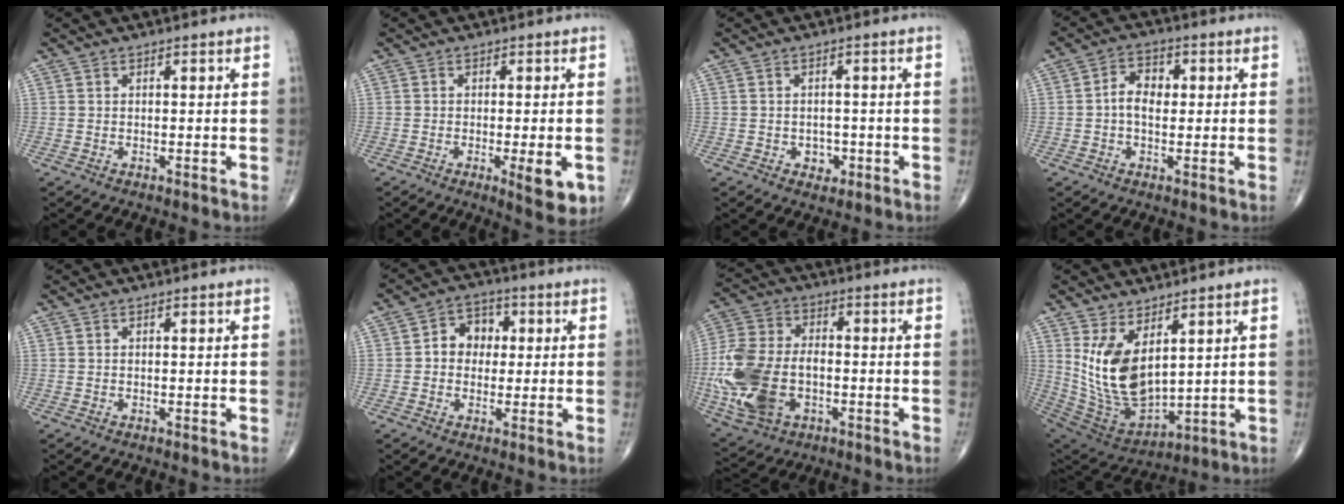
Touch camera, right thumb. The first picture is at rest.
{"total": 6.3, "force": [-1.9, 1.6, 5.8], "torque": [-0.073, -0.013, -0.024]}
{"total": 2.6, "force": [-1.0, 2.1, 1.3], "torque": [-0.004, 0.004, -0.010]}
{"total": 5.4, "force": [0.2, 3.7, 4.0], "torque": [-0.062, 0.016, -0.006]}
{"total": 0.0}
{"total": 6.6, "force": [0.6, 5.4, 3.7], "torque": [-0.026, 0.015, 0.000]}
{"total": 18.4, "force": [-3.9, 11.6, 13.7], "torque": [-0.302, 0.007, -0.065]}
{"total": 14.8, "force": [4.6, 7.8, 11.8], "torque": [-0.209, -0.034, 0.117]}